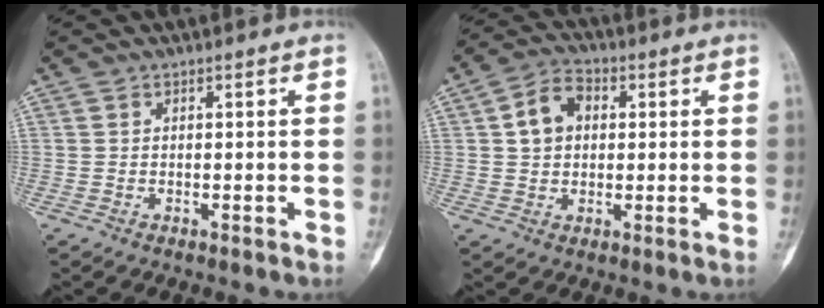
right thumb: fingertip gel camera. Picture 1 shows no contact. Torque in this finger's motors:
{"motor_torque": [-0.65, 0.50, 0.40, -0.19, -0.03]}